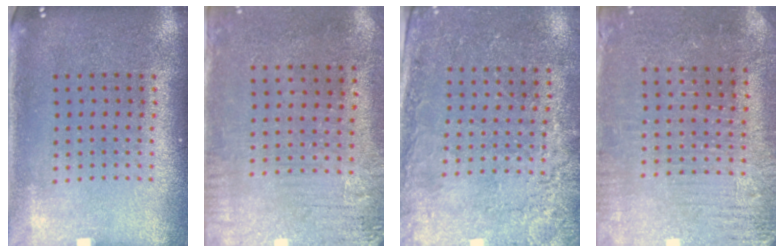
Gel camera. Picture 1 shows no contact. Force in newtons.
{"total": 3.2, "press": 2.5, "slide": 2.0}
{"total": 2.6, "press": 2.4, "slide": 1.1}
{"total": 2.9, "press": 2.8, "slide": 0.7}